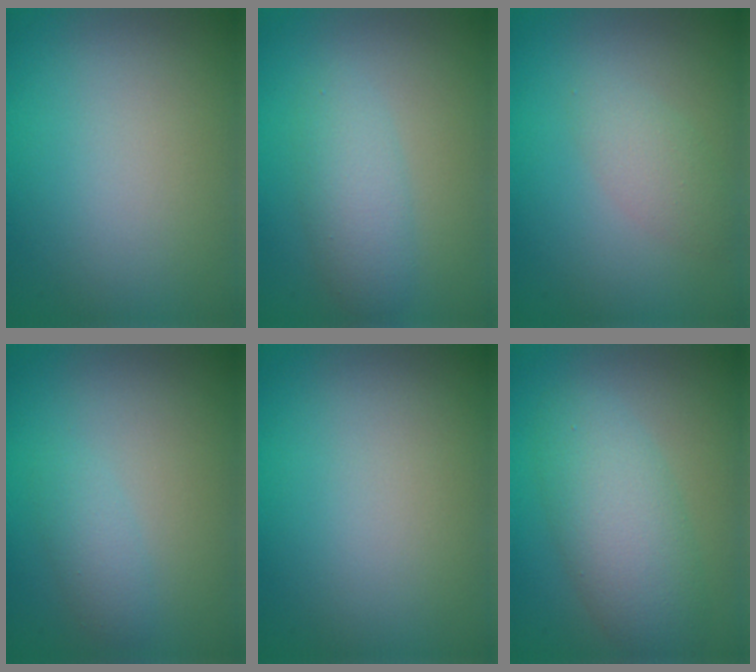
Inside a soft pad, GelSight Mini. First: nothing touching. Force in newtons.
{"total": 2.8, "press": 2.8, "slide": 0.2}
{"total": 2.0, "press": 2.0, "slide": 0.1}
{"total": 1.5, "press": 1.5, "slide": 0.1}
{"total": 0.0}
{"total": 5.4, "press": 5.4, "slide": 0.2}